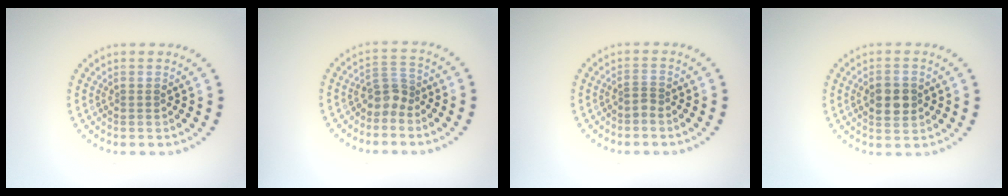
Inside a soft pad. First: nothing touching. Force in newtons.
{"total": 2.3, "press": 1.8, "slide": 1.6}
{"total": 0.6, "press": 0.3, "slide": 0.6}
{"total": 3.5, "press": 3.5, "slide": 0.1}